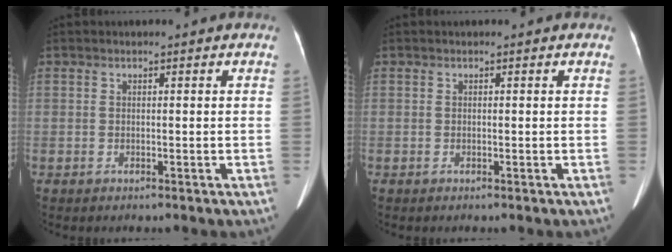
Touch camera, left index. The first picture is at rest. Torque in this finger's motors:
{"motor_torque": [0.00, 0.00, 0.00, 0.00]}